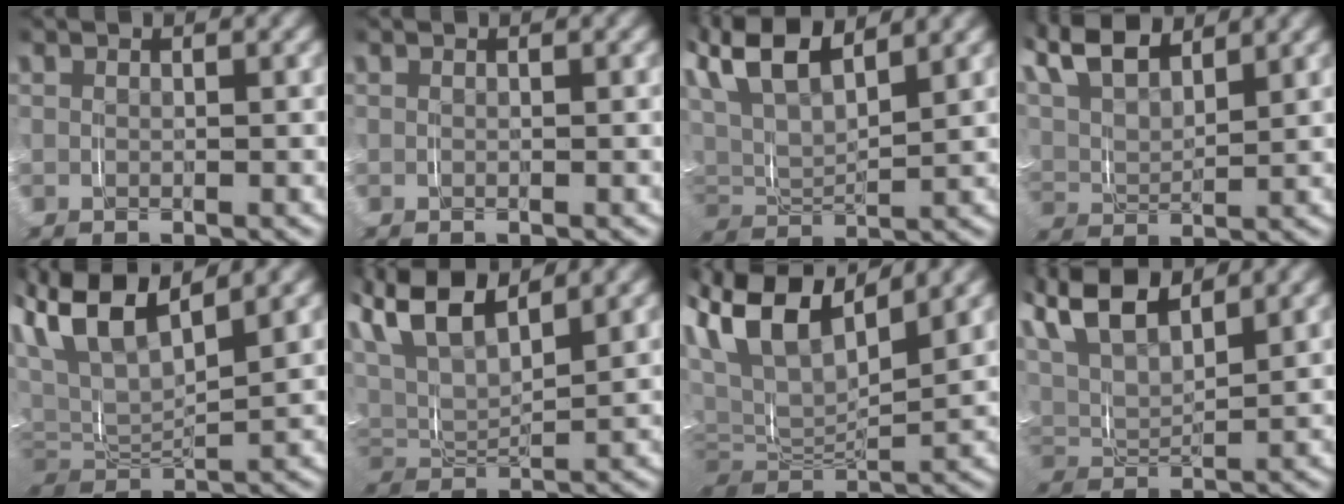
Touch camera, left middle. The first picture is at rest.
{"total": 0.0}
{"total": 8.8, "force": [3.0, 6.3, 5.4], "torque": [-0.146, -0.011, 0.042]}
{"total": 6.9, "force": [4.3, 3.4, 4.2], "torque": [-0.106, 0.002, 0.069]}
{"total": 10.5, "force": [3.5, 7.3, 6.7], "torque": [-0.160, -0.003, 0.048]}
{"total": 9.7, "force": [3.1, 7.2, 5.7], "torque": [-0.152, -0.011, 0.043]}
{"total": 12.3, "force": [4.7, 7.9, 8.2], "torque": [-0.184, -0.002, 0.073]}
{"total": 8.4, "force": [3.9, 5.2, 5.3], "torque": [-0.137, -0.002, 0.056]}